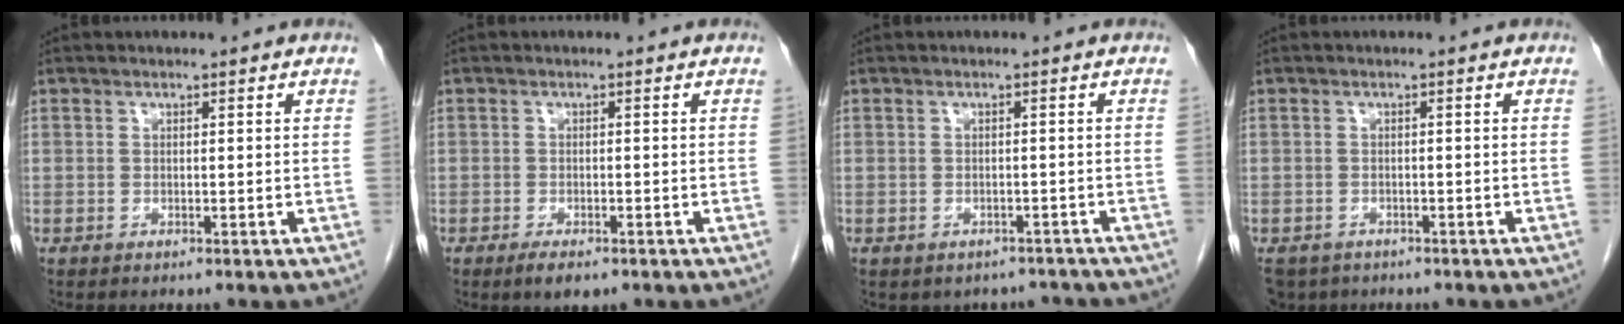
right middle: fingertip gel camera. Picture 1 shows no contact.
{"total": 2.7, "force": [-1.8, 1.0, 1.8], "torque": [-0.036, -0.004, -0.025]}
{"total": 4.5, "force": [-4.0, 2.2, 0.0], "torque": [0.011, 0.016, -0.045]}
{"total": 5.9, "force": [-4.6, 3.5, 1.4], "torque": [-0.032, -0.008, -0.069]}